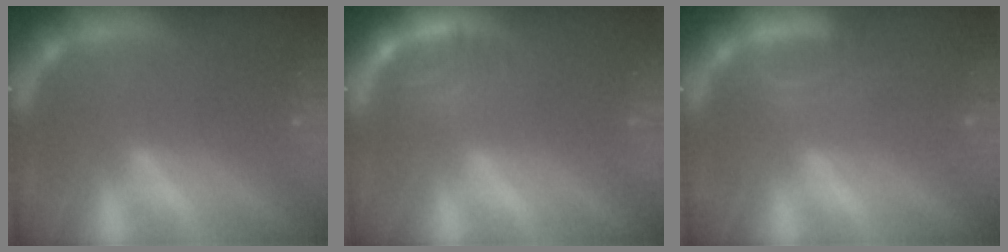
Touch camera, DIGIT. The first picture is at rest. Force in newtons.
{"total": 2.9}
{"total": 2.5}